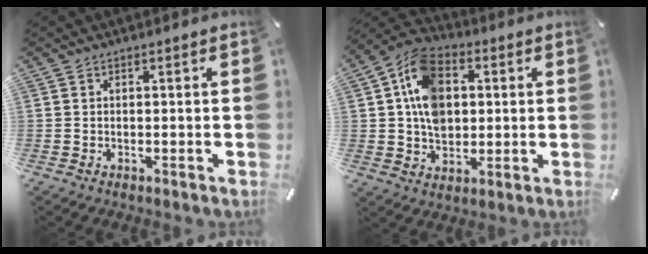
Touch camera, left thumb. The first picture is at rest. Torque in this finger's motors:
{"motor_torque": [0.65, 0.64, 0.90, 0.48, 0.20]}